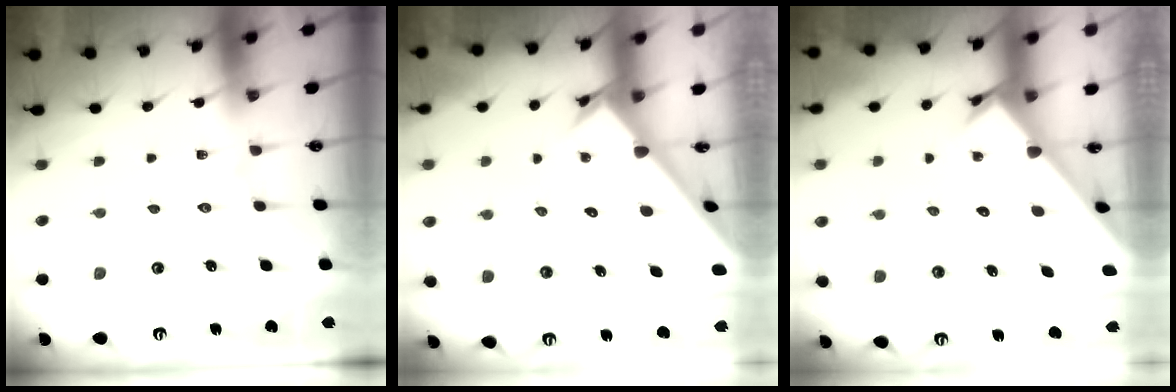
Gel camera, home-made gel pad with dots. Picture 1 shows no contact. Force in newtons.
{"total": 2.4, "press": 2.4, "slide": 0.2}
{"total": 2.3, "press": 2.3, "slide": 0.0}